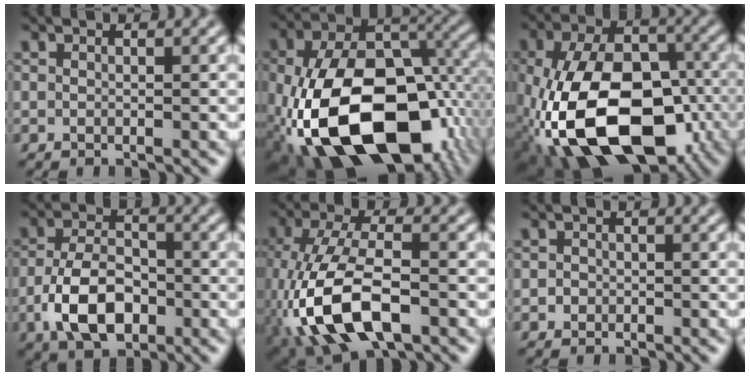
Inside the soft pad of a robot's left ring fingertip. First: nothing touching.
{"total": 17.8, "force": [-5.3, 10.6, 13.3], "torque": [-0.245, -0.030, -0.081]}
{"total": 15.0, "force": [-4.8, 8.8, 11.2], "torque": [-0.213, -0.020, -0.080]}
{"total": 6.7, "force": [-2.5, 3.9, 4.8], "torque": [-0.093, -0.001, -0.051]}
{"total": 11.6, "force": [-4.7, 5.3, 9.2], "torque": [-0.199, -0.002, -0.091]}
{"total": 0.8, "force": [-0.3, 0.7, 0.1], "torque": [0.003, -0.001, -0.007]}